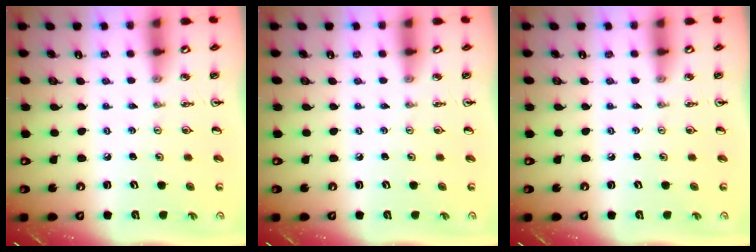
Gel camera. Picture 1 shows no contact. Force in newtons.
{"total": 0.0}
{"total": 0.0}